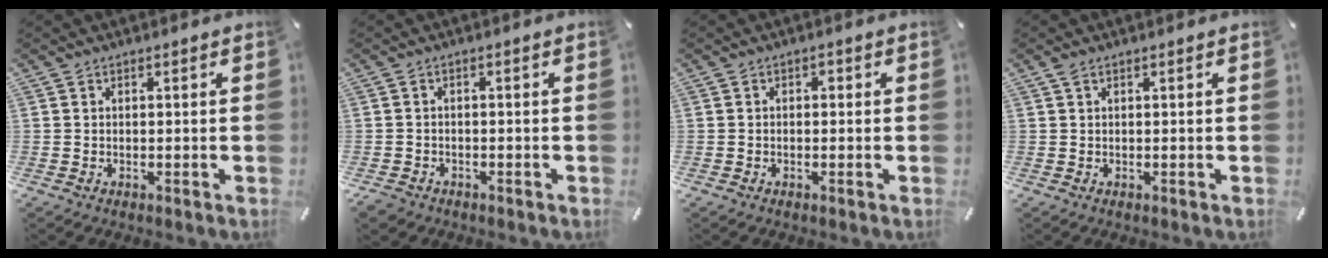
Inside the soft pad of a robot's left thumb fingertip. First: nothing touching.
{"total": 2.0, "force": [-1.3, 1.4, 0.5], "torque": [-0.015, 0.005, -0.031]}
{"total": 1.1, "force": [-0.4, 0.8, 0.5], "torque": [-0.013, 0.005, -0.012]}
{"total": 1.0, "force": [0.4, 0.4, 0.8], "torque": [-0.016, 0.003, 0.006]}